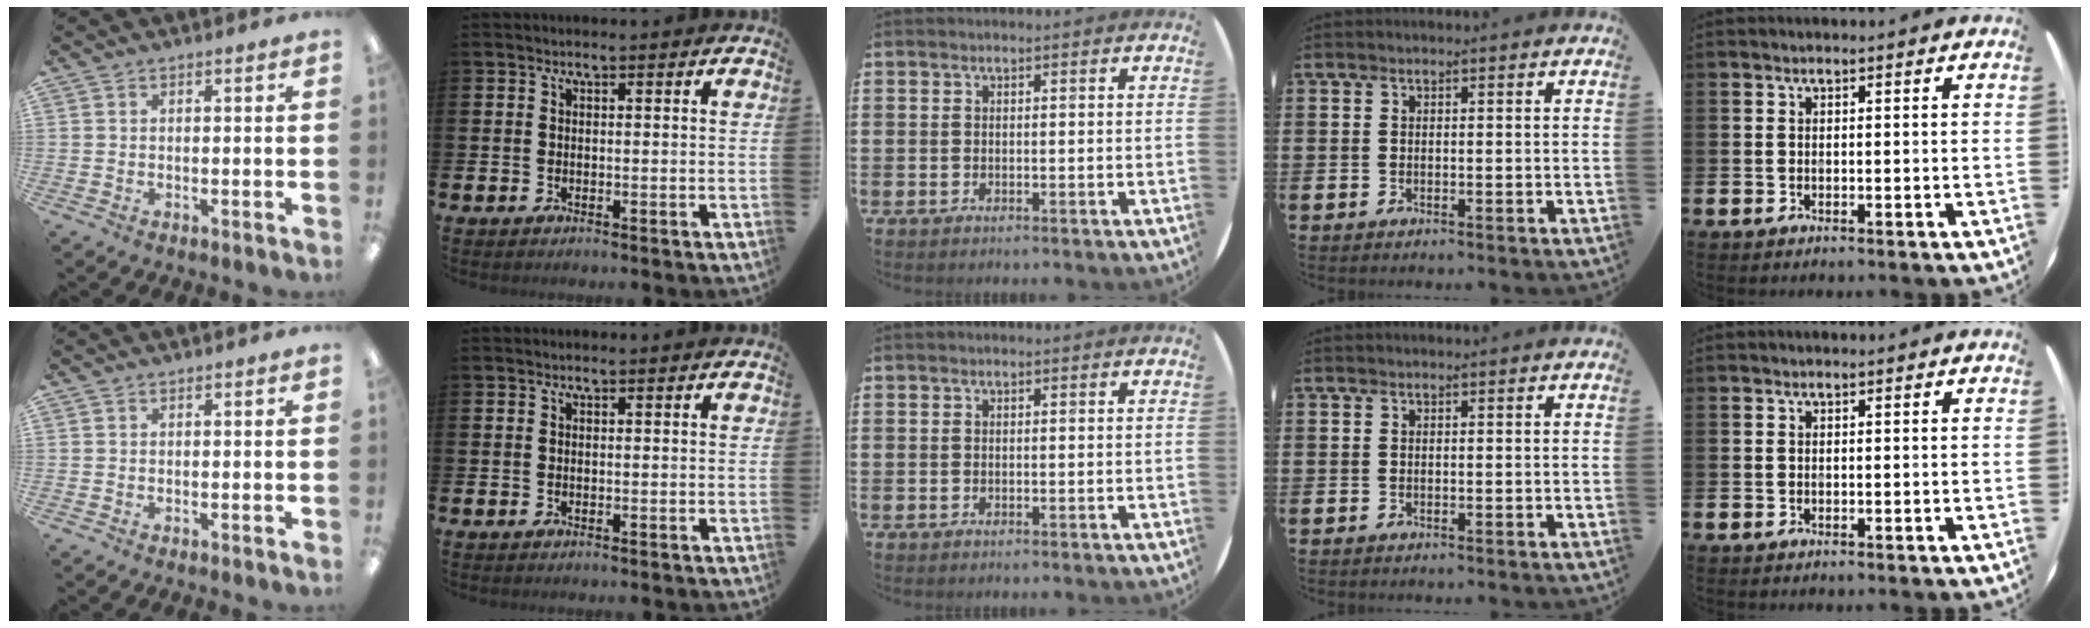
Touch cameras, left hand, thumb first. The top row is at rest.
{}